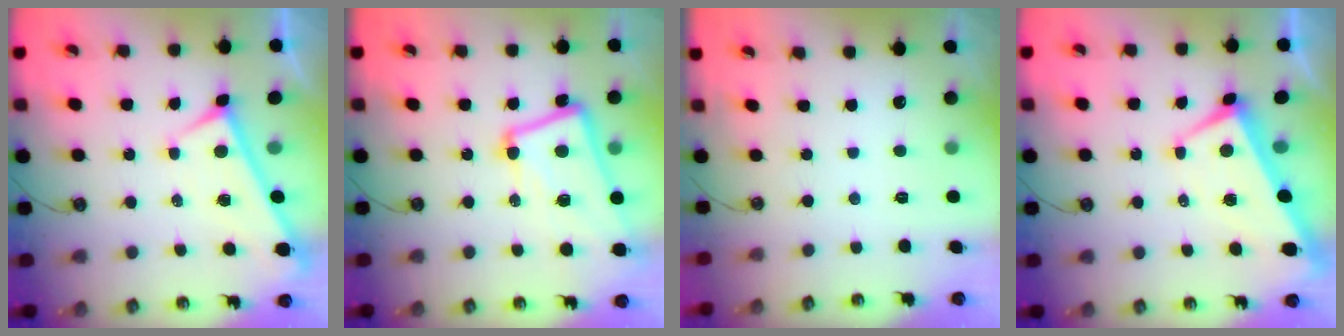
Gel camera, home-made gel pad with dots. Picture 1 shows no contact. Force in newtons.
{"total": 12.2, "press": 12.0, "slide": 2.0}
{"total": 0.0}
{"total": 1.7, "press": 1.5, "slide": 0.8}